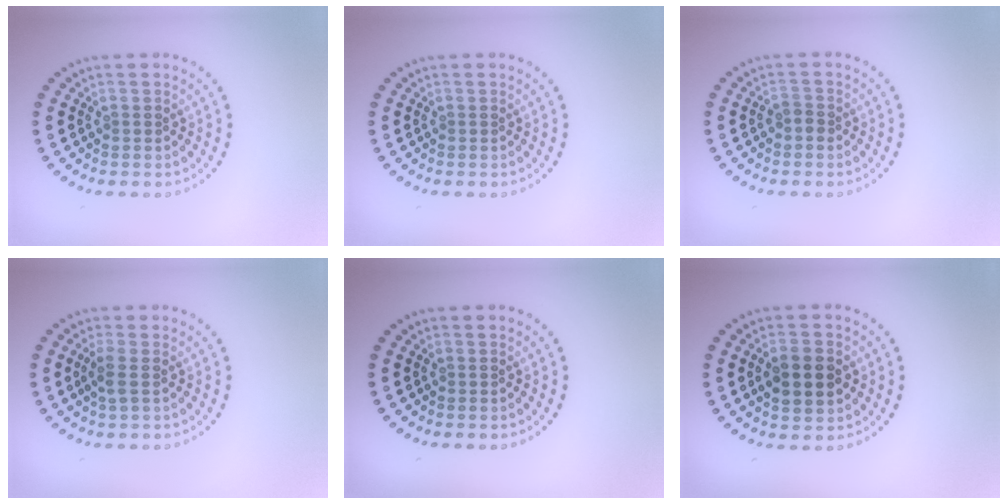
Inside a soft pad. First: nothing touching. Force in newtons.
{"total": 0.0}
{"total": 1.1, "press": 0.9, "slide": 0.5}
{"total": 1.3, "press": 1.1, "slide": 0.7}
{"total": 0.0}
{"total": 3.5, "press": 3.5, "slide": 0.3}